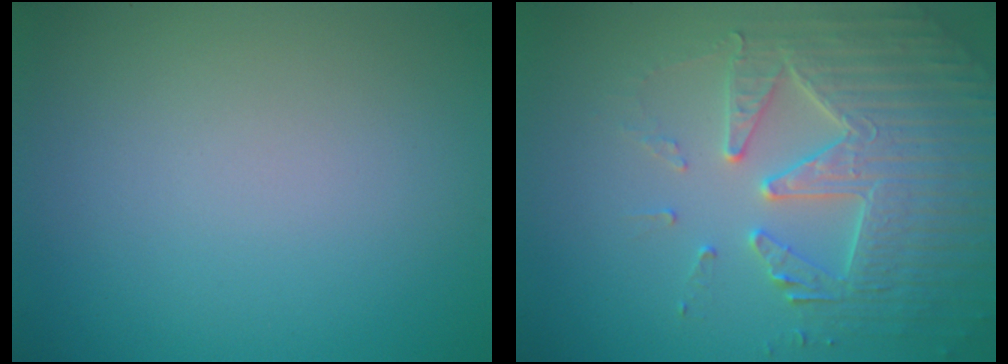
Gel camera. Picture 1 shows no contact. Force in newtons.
{"total": 5.0, "press": 4.9, "slide": 1.0}